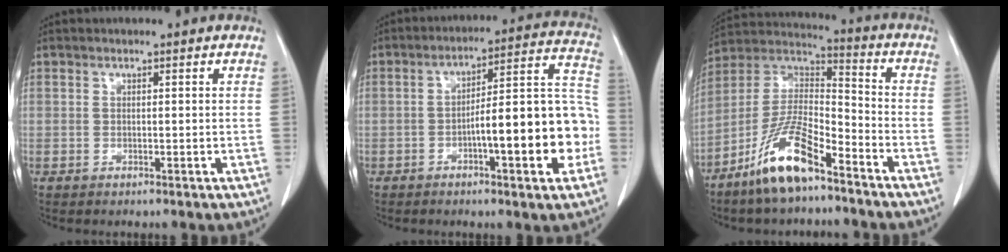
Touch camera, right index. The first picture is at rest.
{"total": 15.4, "force": [-4.1, 2.8, 14.6], "torque": [-0.198, 0.032, -0.057]}
{"total": 13.8, "force": [-9.1, 3.1, 9.9], "torque": [-0.203, 0.000, -0.172]}